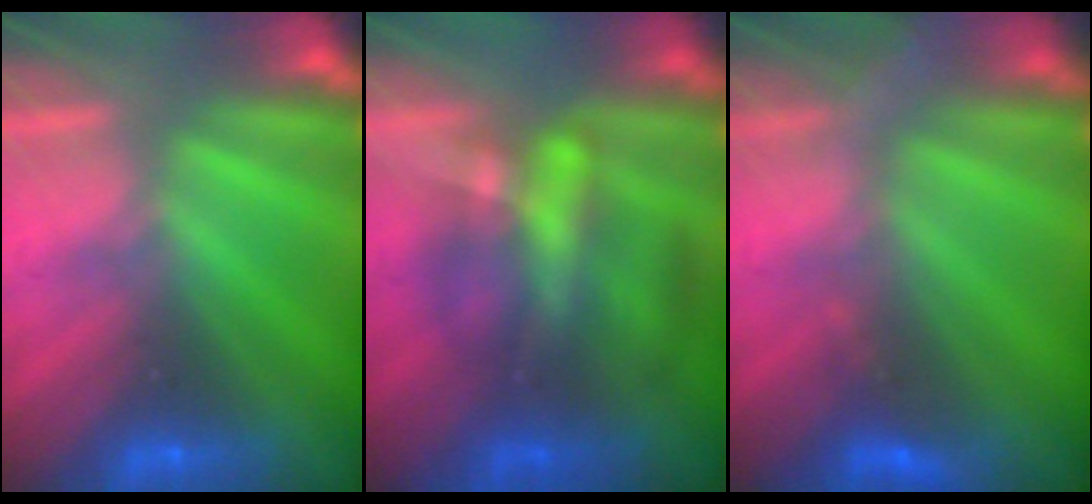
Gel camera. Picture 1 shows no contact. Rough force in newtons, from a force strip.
{"total": 4.7}
{"total": 2.9}